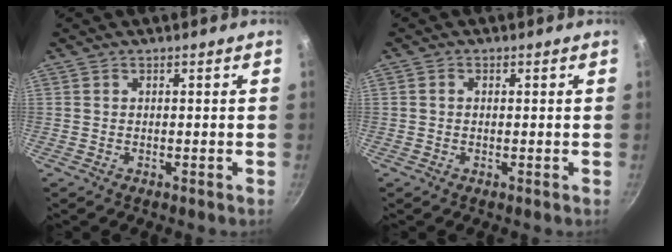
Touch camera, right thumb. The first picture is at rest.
{"total": 1.0, "force": [0.0, 0.8, 0.5], "torque": [-0.009, 0.006, 0.000]}